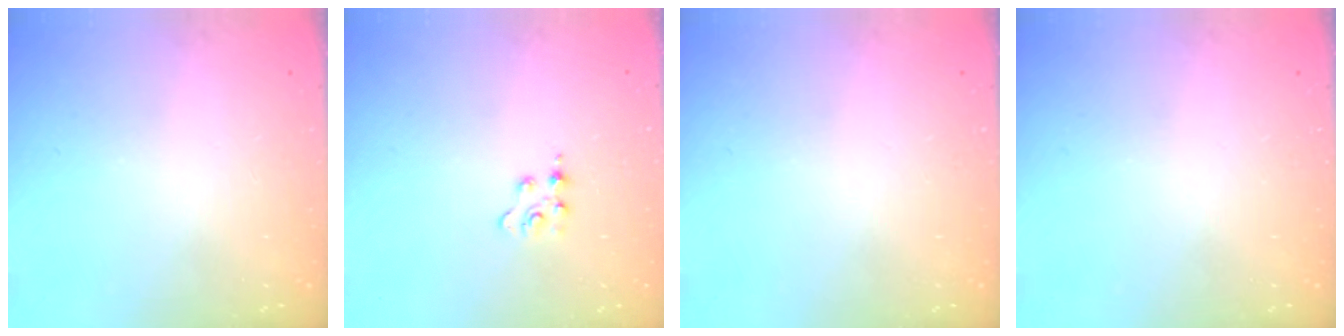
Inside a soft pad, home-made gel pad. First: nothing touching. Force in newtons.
{"total": 2.4, "press": 2.4, "slide": 0.3}
{"total": 0.0}
{"total": 0.0}